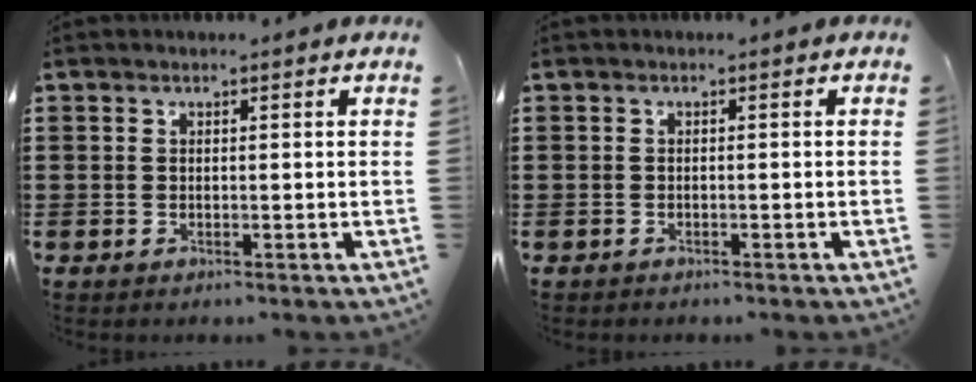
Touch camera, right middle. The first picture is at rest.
{"total": 0.6, "force": [-0.6, 0.2, 0.0], "torque": [-0.002, 0.000, -0.012]}